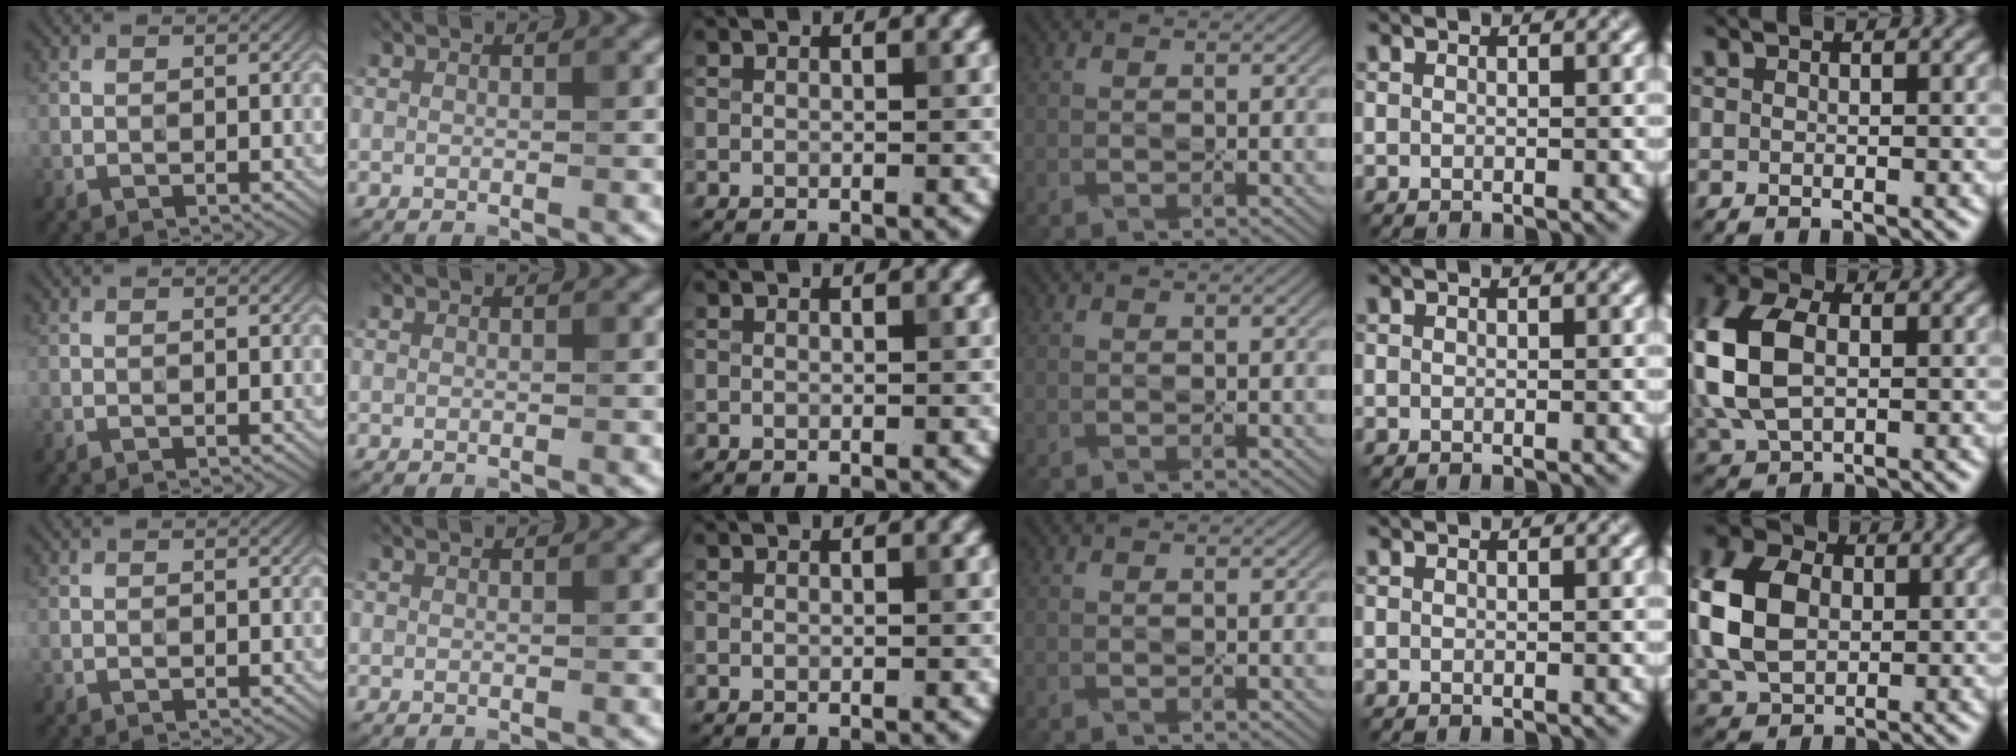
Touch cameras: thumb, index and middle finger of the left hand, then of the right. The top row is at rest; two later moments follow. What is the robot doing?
{"motion": "press", "object": "button"}